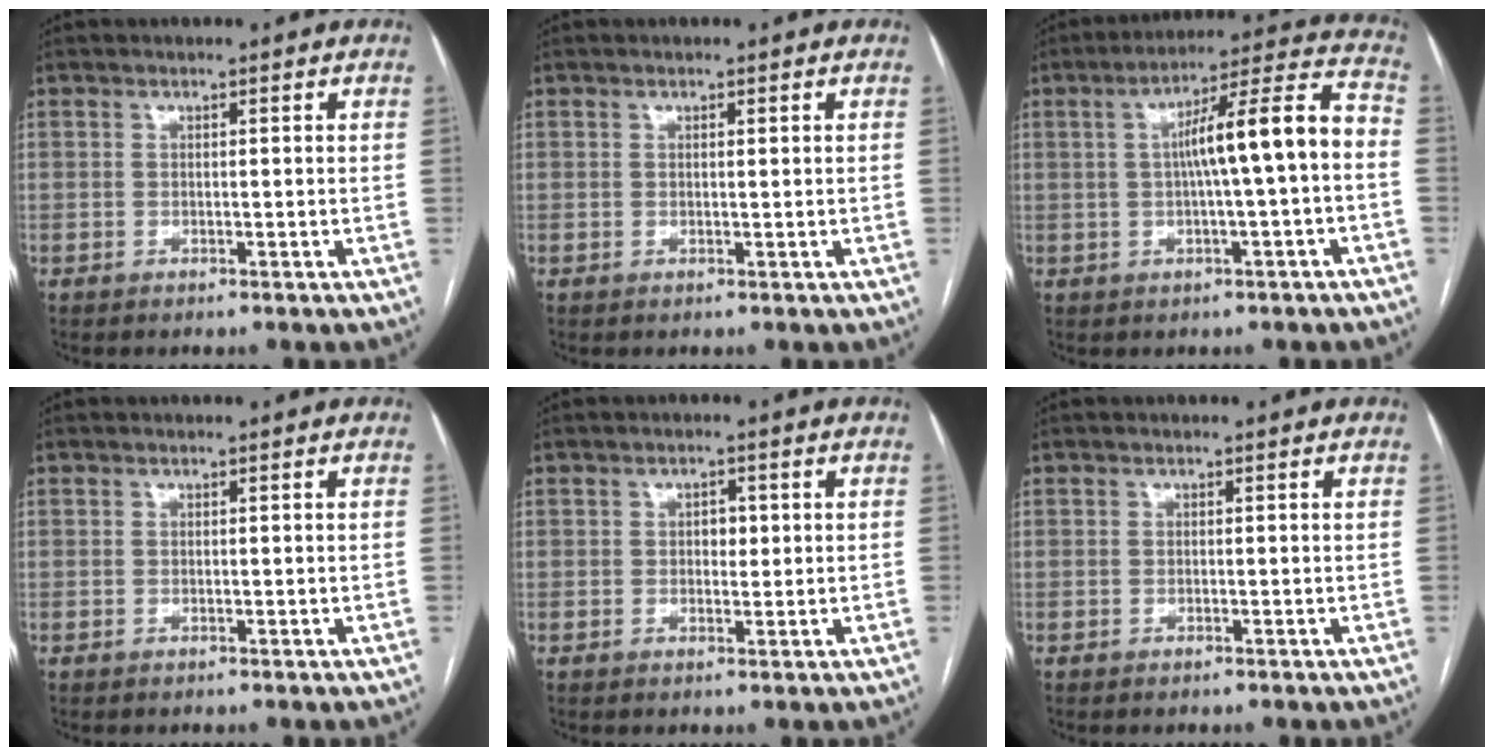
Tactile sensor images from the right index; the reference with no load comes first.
{"total": 0.7, "force": [0.3, 0.2, 0.6], "torque": [-0.010, 0.000, 0.004]}
{"total": 12.0, "force": [-0.5, 0.6, 12.0], "torque": [-0.183, 0.035, -0.008]}
{"total": 0.0}
{"total": 2.3, "force": [0.4, 1.4, 1.7], "torque": [-0.021, 0.002, 0.005]}
{"total": 0.0}